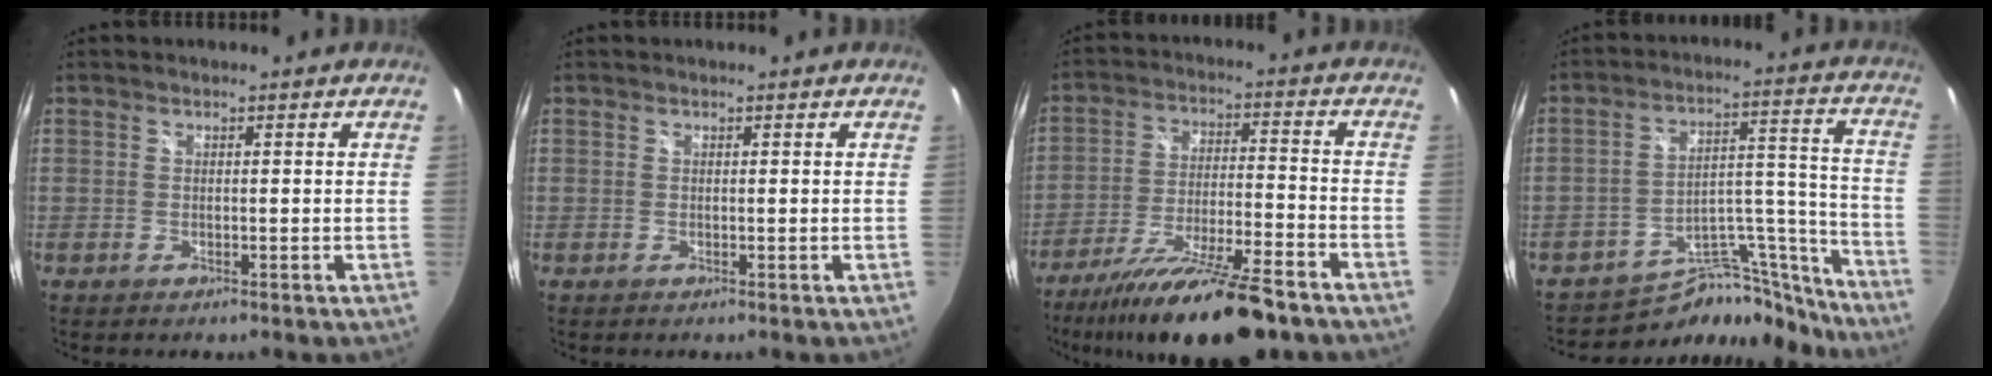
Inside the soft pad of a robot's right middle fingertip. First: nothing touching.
{"total": 0.0}
{"total": 19.8, "force": [-15.6, 2.9, 11.8], "torque": [-0.222, -0.039, -0.250]}
{"total": 16.5, "force": [-15.7, 4.5, 2.8], "torque": [-0.025, 0.066, -0.235]}